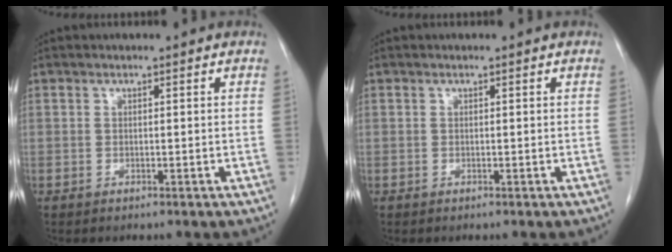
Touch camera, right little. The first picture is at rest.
{"total": 0.0}